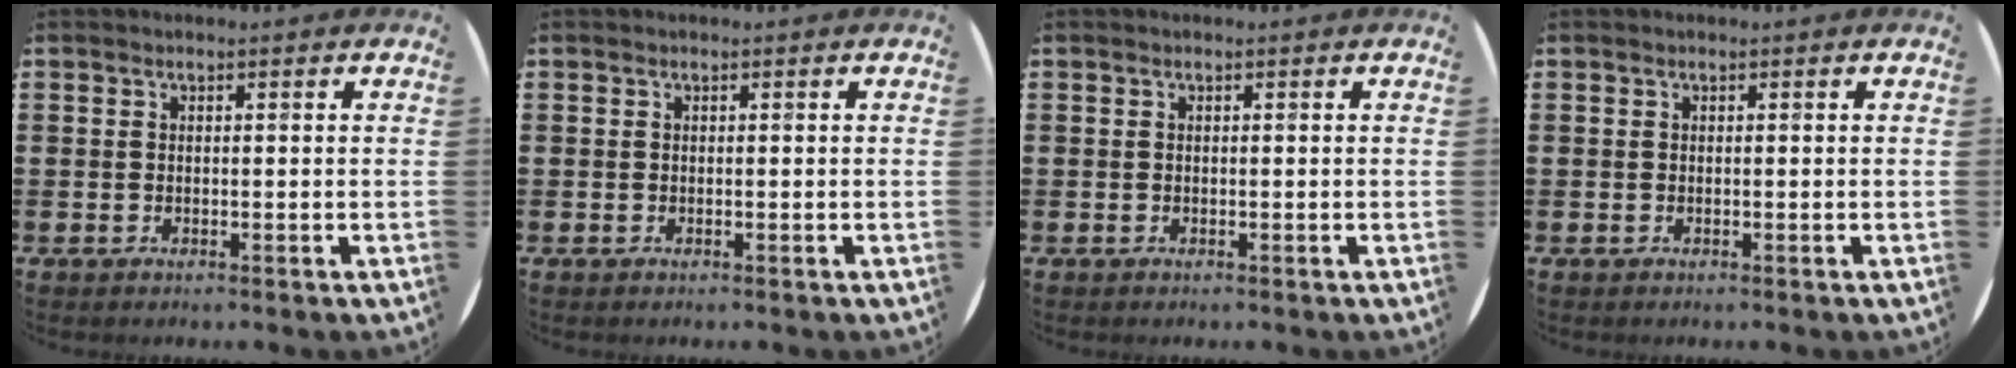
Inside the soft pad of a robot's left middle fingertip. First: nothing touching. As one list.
[{"total": 0.0}, {"total": 0.0}, {"total": 0.0}]